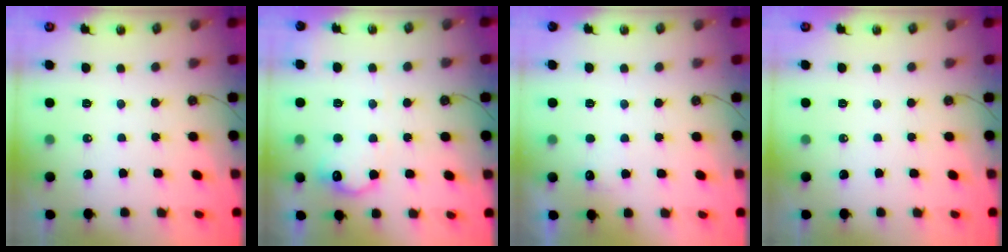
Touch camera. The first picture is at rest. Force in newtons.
{"total": 11.8, "press": 11.8, "slide": 0.4}
{"total": 5.3, "press": 5.2, "slide": 1.1}
{"total": 0.0}